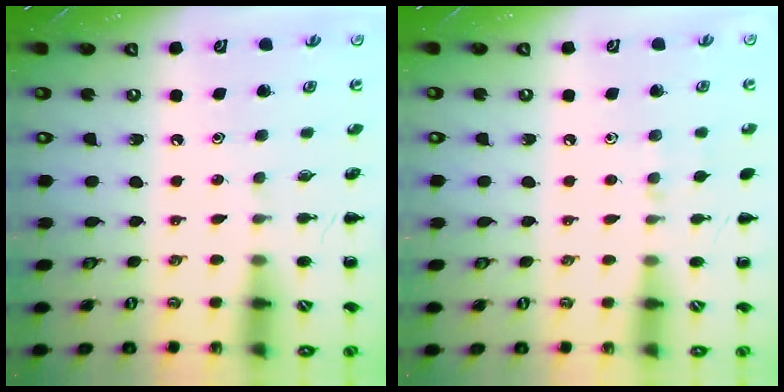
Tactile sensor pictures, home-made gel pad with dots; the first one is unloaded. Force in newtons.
{"total": 4.9, "press": 4.6, "slide": 1.7}